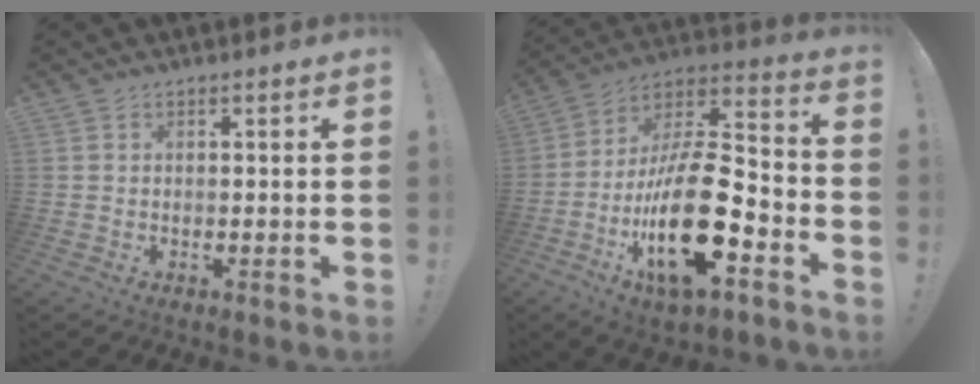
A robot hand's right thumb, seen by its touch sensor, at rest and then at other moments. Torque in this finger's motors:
{"motor_torque": [2.51, 2.50, 1.53, -1.24, 0.81]}